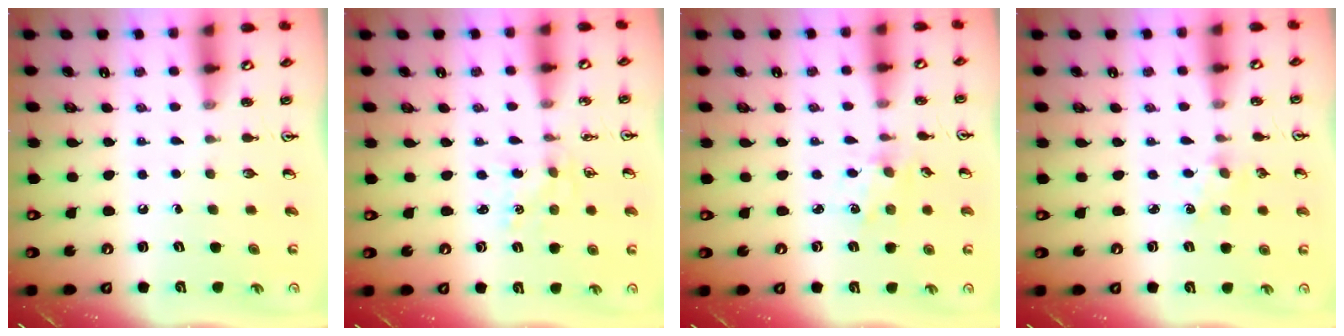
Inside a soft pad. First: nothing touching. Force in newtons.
{"total": 1.6, "press": 1.5, "slide": 0.2}
{"total": 1.6, "press": 1.5, "slide": 0.3}
{"total": 2.1, "press": 2.1, "slide": 0.3}